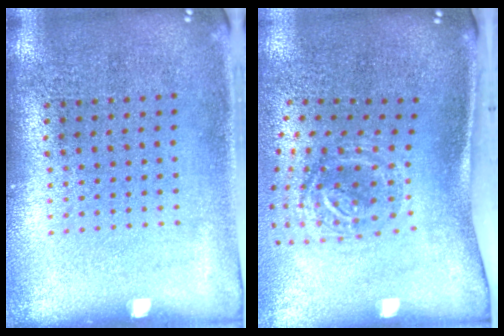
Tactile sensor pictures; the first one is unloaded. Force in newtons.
{"total": 1.9, "press": 1.2, "slide": 1.5}